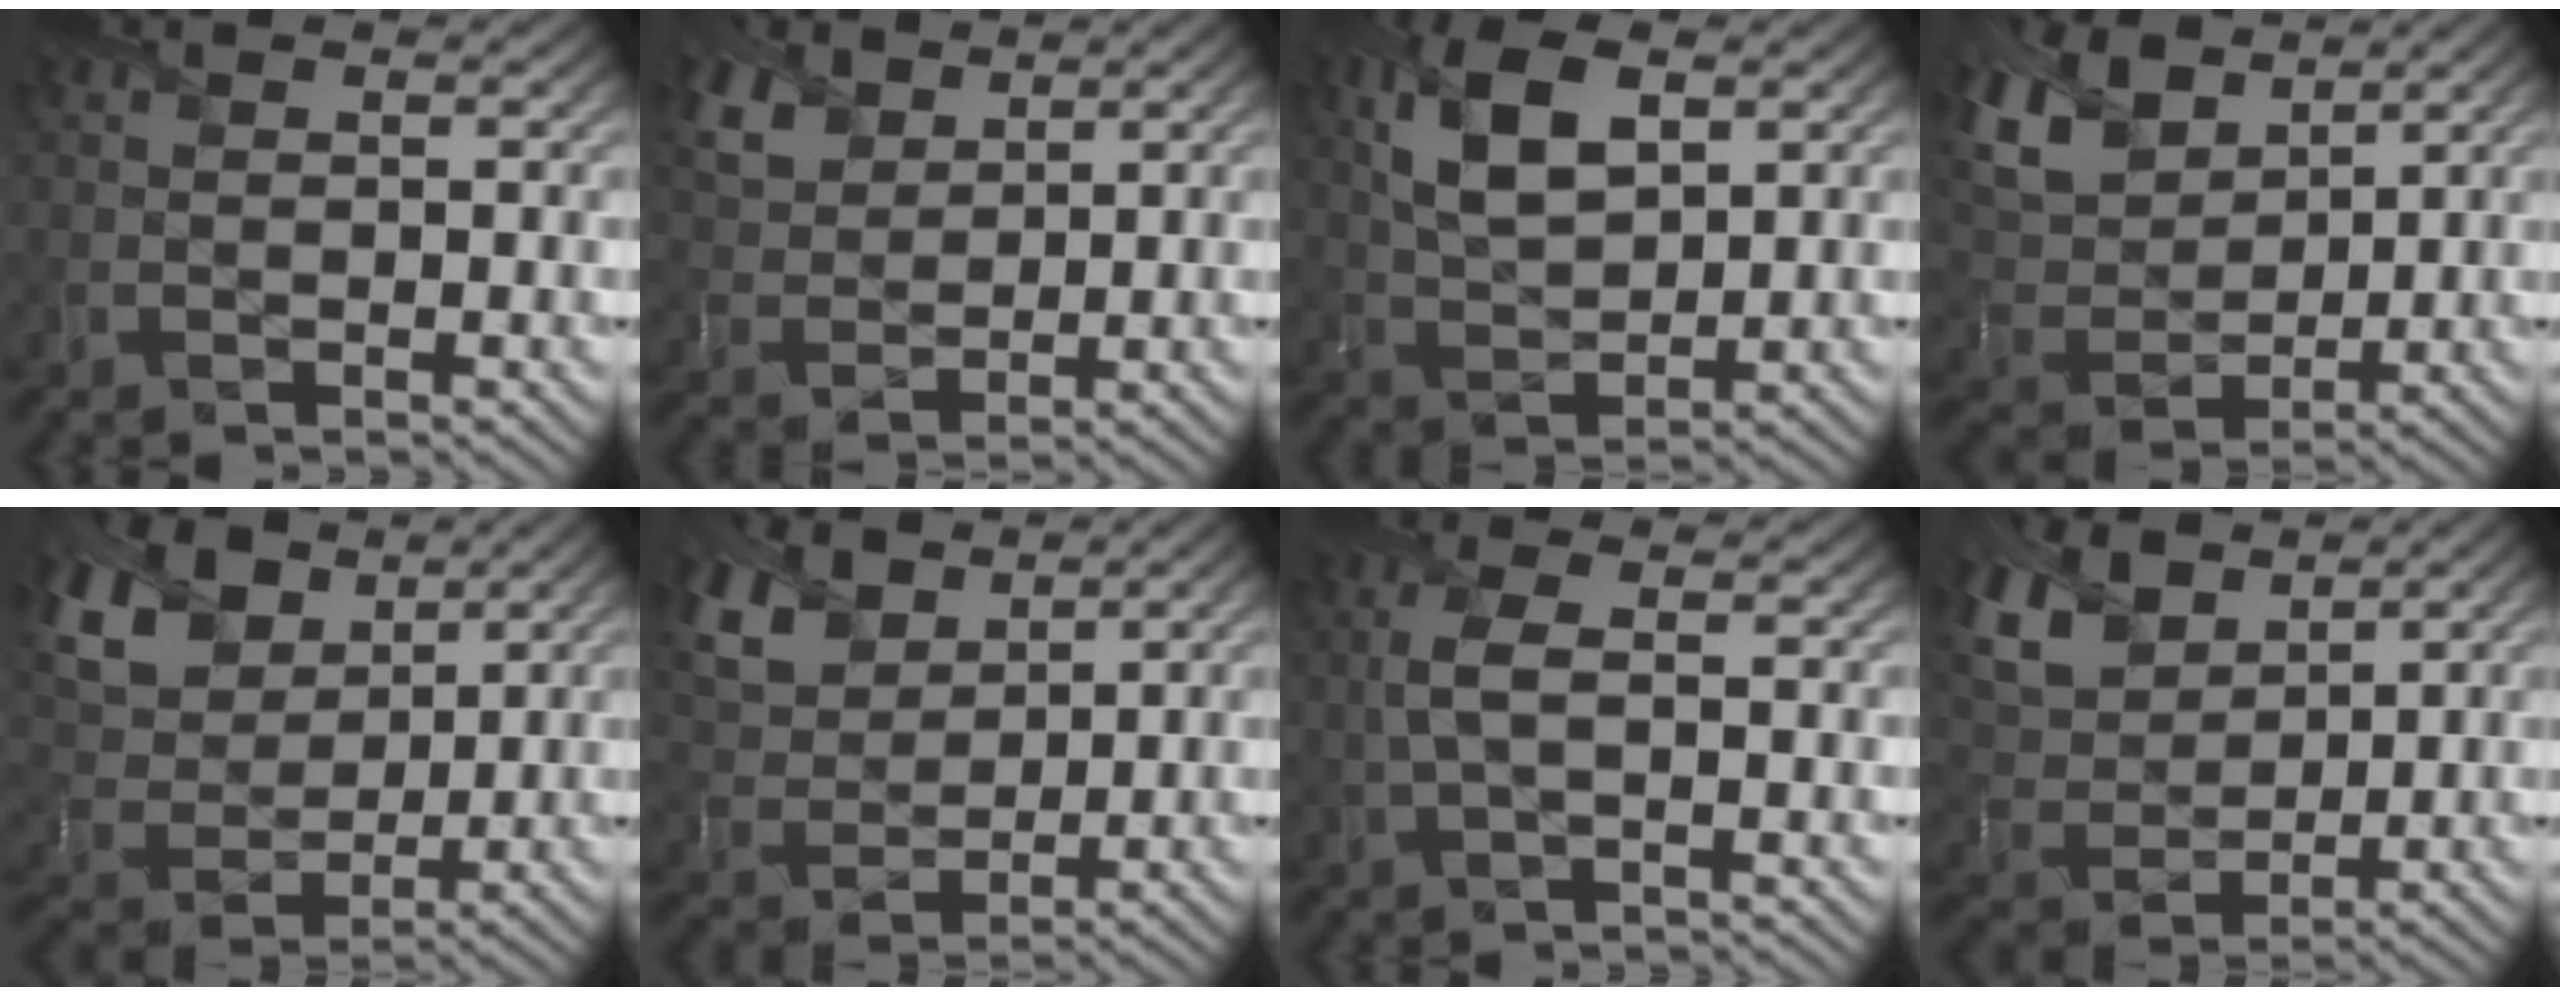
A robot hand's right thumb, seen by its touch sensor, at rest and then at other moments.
{"total": 6.5, "force": [4.0, 4.0, 3.2], "torque": [-0.103, 0.004, 0.083]}
{"total": 9.5, "force": [3.4, 4.9, 7.4], "torque": [-0.172, 0.008, 0.065]}
{"total": 13.0, "force": [6.9, 7.9, 7.7], "torque": [-0.228, 0.033, 0.125]}
{"total": 14.4, "force": [7.3, 9.4, 8.0], "torque": [-0.241, 0.037, 0.127]}
{"total": 10.3, "force": [5.9, 6.3, 5.7], "torque": [-0.175, 0.018, 0.108]}
{"total": 3.8, "force": [0.1, 1.3, 3.6], "torque": [-0.091, 0.006, -0.001]}
{"total": 11.6, "force": [6.5, 6.9, 6.6], "torque": [-0.198, 0.023, 0.121]}